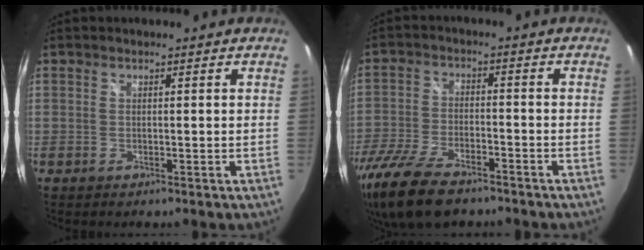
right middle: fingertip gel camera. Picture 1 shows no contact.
{"total": 15.5, "force": [-11.6, 5.6, 8.6], "torque": [-0.204, -0.038, -0.216]}